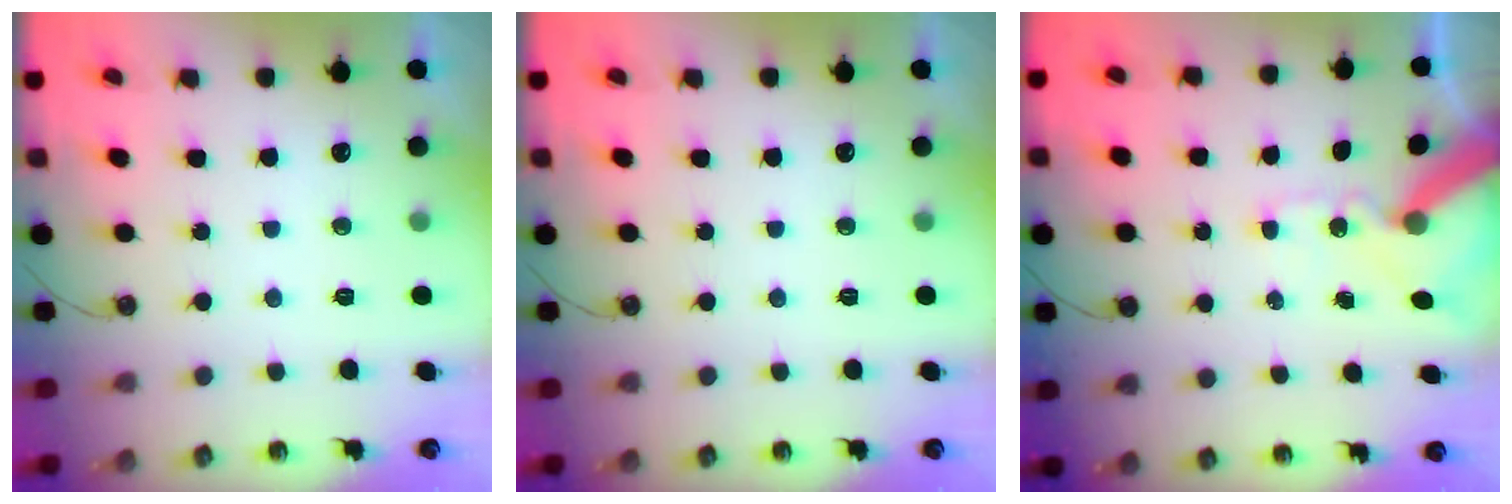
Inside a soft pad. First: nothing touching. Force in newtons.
{"total": 0.0}
{"total": 13.2, "press": 13.1, "slide": 2.0}